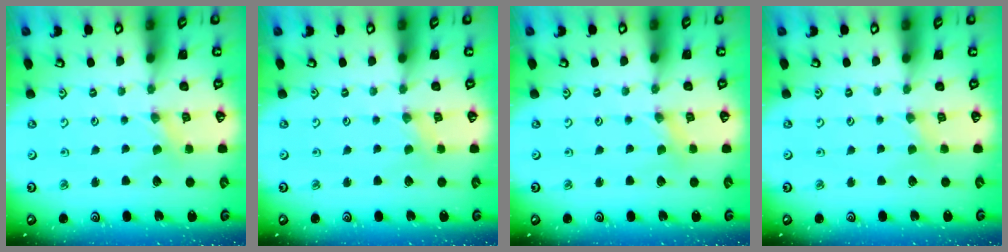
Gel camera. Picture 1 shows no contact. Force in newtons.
{"total": 0.0}
{"total": 0.0}
{"total": 1.5, "press": 1.4, "slide": 0.3}